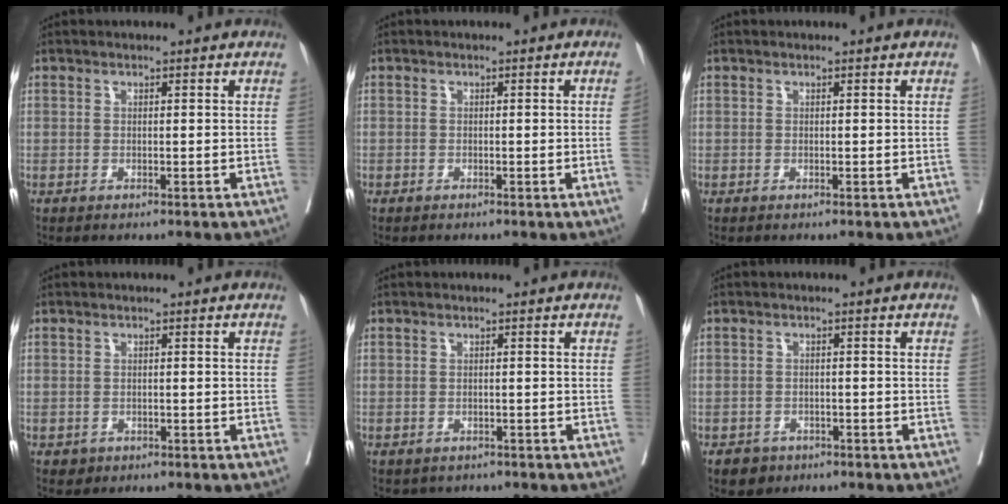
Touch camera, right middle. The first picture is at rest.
{"total": 0.8, "force": [-0.2, -0.1, 0.7], "torque": [-0.010, 0.000, -0.002]}
{"total": 0.0}
{"total": 1.2, "force": [-0.6, 1.0, 0.2], "torque": [-0.002, 0.003, -0.004]}
{"total": 2.5, "force": [-2.0, 1.5, 0.3], "torque": [-0.003, 0.004, -0.027]}
{"total": 2.9, "force": [-1.9, 2.2, 0.5], "torque": [-0.010, 0.006, -0.025]}